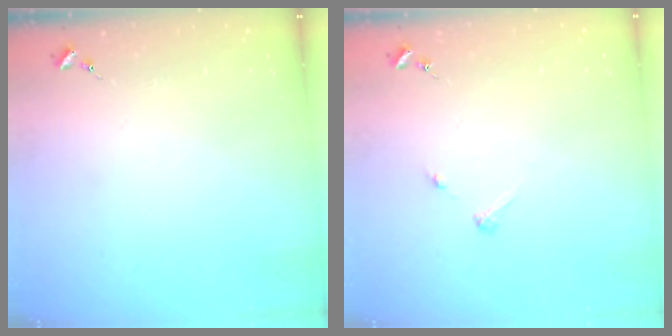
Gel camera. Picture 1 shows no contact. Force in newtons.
{"total": 2.7, "press": 2.7, "slide": 0.3}